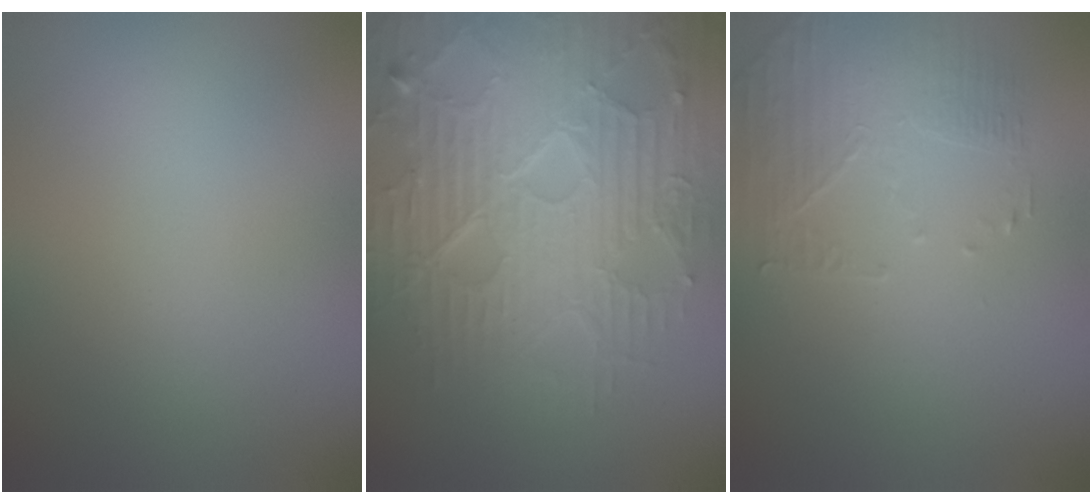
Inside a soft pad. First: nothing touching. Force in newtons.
{"total": 9.0, "press": 6.4, "slide": 6.3}
{"total": 1.9, "press": 1.5, "slide": 1.2}